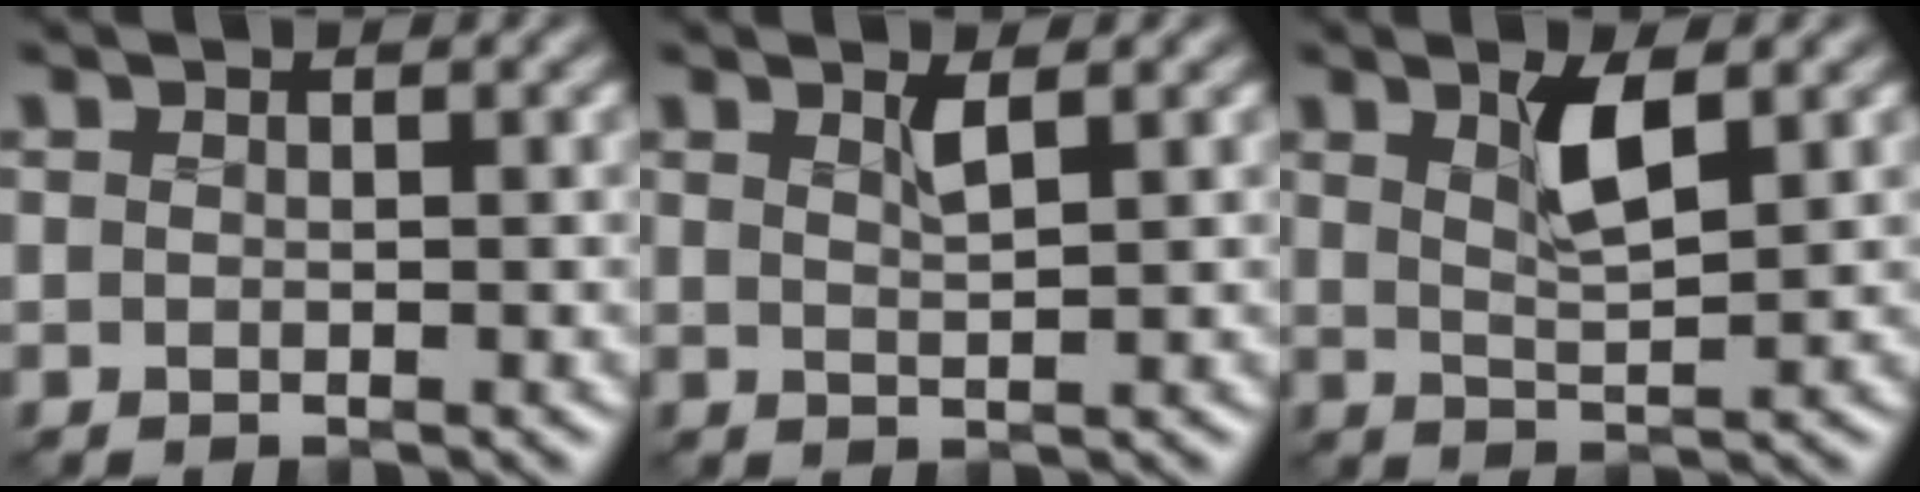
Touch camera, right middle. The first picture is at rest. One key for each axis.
{"total": 1.4, "fx": 0.8, "fy": 0.2, "fz": 1.1, "tx": -0.024, "ty": 0.000, "tz": 0.012}
{"total": 3.2, "fx": 1.4, "fy": 0.7, "fz": 2.7, "tx": -0.053, "ty": -0.004, "tz": 0.025}